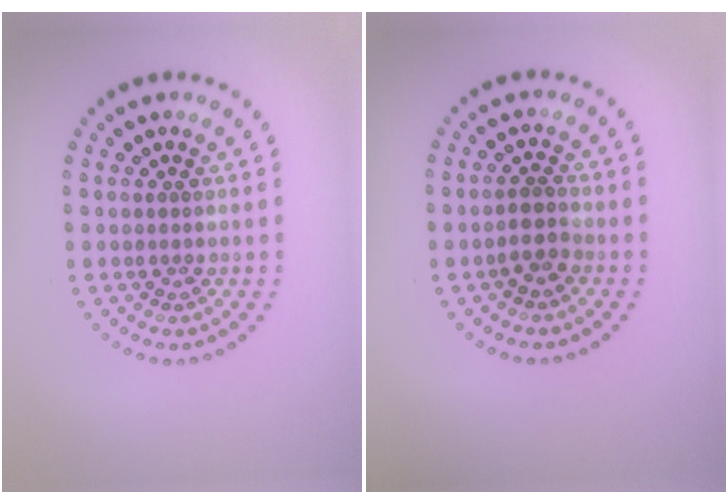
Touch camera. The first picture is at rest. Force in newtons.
{"total": 1.7, "press": 1.4, "slide": 1.0}